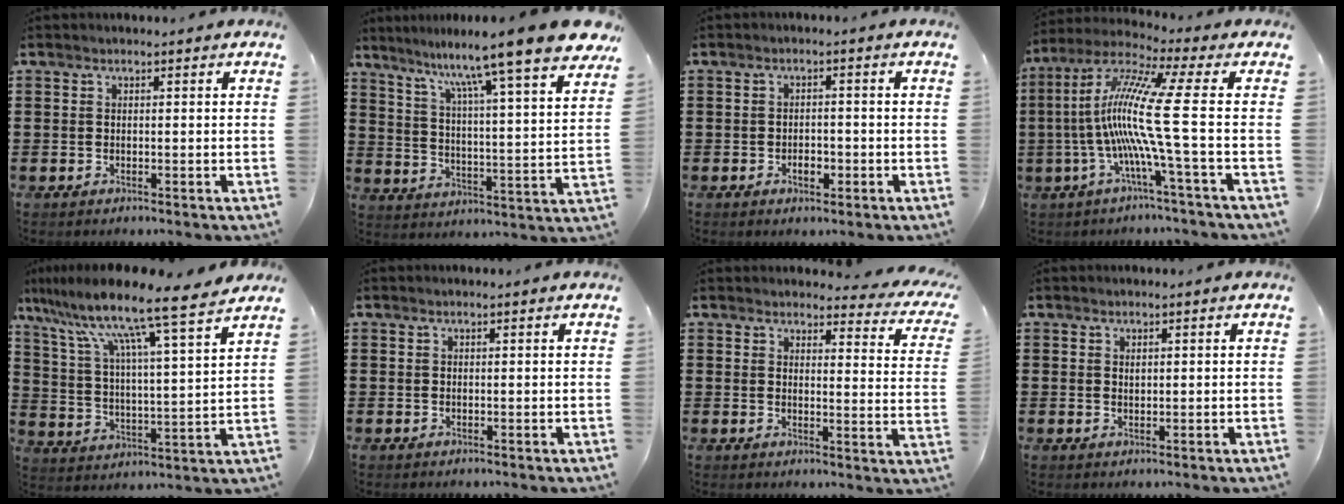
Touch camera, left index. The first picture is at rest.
{"total": 11.1, "force": [9.4, -1.8, 5.5], "torque": [-0.117, -0.082, 0.144]}
{"total": 2.4, "force": [-0.8, 1.4, 1.8], "torque": [-0.037, 0.002, -0.017]}
{"total": 13.8, "force": [-1.6, -0.1, 13.8], "torque": [-0.318, -0.025, -0.058]}
{"total": 10.9, "force": [9.0, -0.5, 6.1], "torque": [-0.155, -0.063, 0.142]}
{"total": 0.0}
{"total": 3.3, "force": [3.0, 0.5, 1.2], "torque": [-0.030, -0.017, 0.051]}
{"total": 0.6, "force": [0.4, 0.4, 0.2], "torque": [-0.006, 0.002, 0.007]}